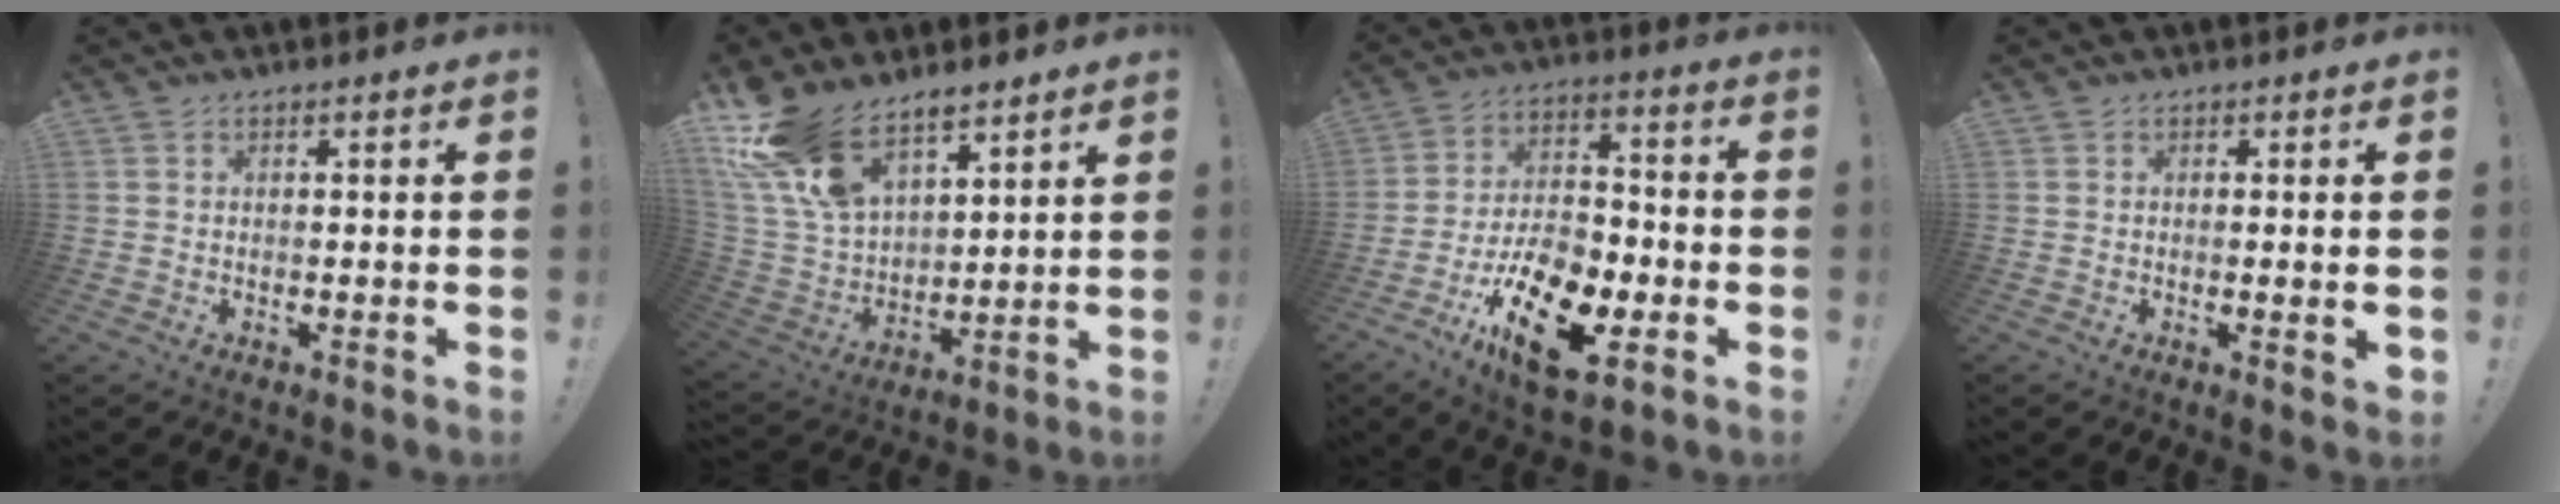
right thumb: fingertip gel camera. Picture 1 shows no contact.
{"total": 16.7, "force": [12.5, 7.9, 7.7], "torque": [-0.168, -0.086, 0.238]}
{"total": 19.0, "force": [-9.5, 9.9, 13.1], "torque": [-0.215, 0.072, -0.149]}
{"total": 2.2, "force": [0.3, 0.2, 2.1], "torque": [-0.023, -0.008, 0.004]}